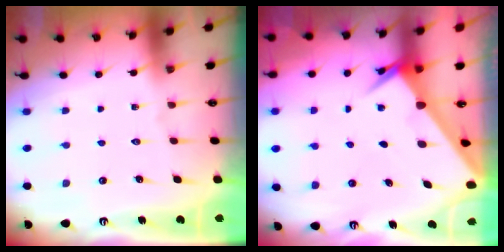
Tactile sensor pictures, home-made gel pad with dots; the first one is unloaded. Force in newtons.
{"total": 2.6, "press": 2.6, "slide": 0.2}